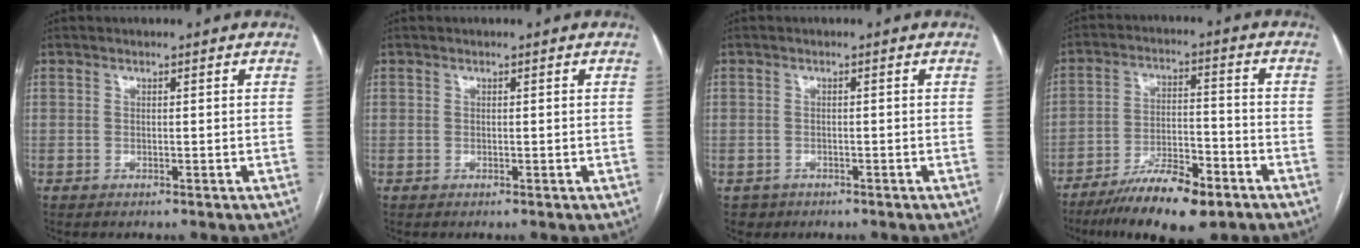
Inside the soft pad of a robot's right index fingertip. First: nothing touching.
{"total": 0.0}
{"total": 2.3, "force": [-1.2, 2.0, -0.1], "torque": [0.000, 0.008, -0.019]}
{"total": 12.0, "force": [-8.2, 3.1, 8.2], "torque": [-0.140, -0.008, -0.139]}